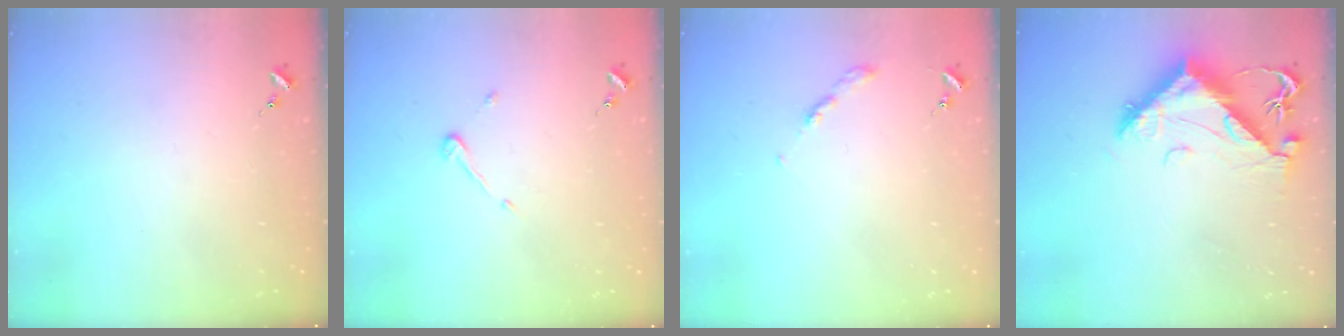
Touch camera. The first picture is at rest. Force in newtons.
{"total": 3.6, "press": 3.6, "slide": 0.2}
{"total": 2.7, "press": 2.6, "slide": 0.3}
{"total": 12.3, "press": 12.2, "slide": 1.5}